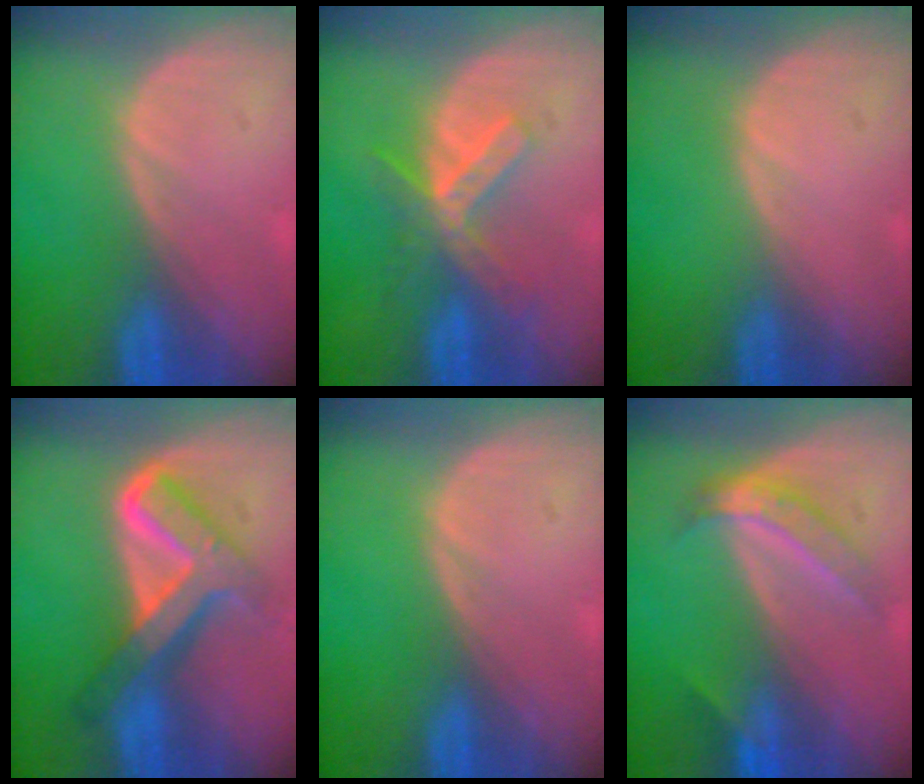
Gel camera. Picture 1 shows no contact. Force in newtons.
{"total": 5.5, "press": 5.3, "slide": 1.3}
{"total": 0.0}
{"total": 8.4, "press": 8.4, "slide": 0.6}
{"total": 0.0}
{"total": 5.6, "press": 4.8, "slide": 2.9}